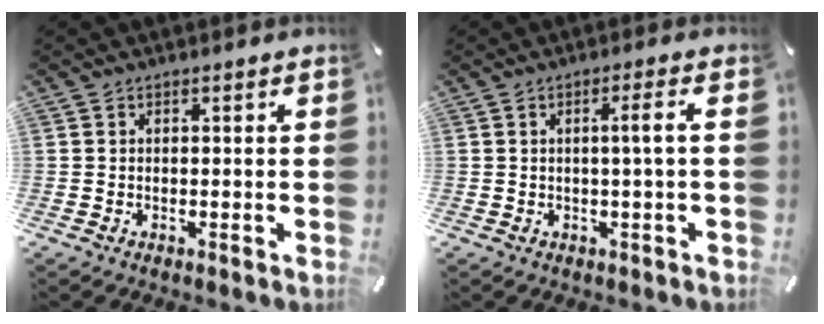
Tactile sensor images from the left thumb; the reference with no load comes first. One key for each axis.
{"total": 4.5, "fx": 0.4, "fy": 0.1, "fz": 4.5, "tx": -0.083, "ty": -0.002, "tz": 0.001}